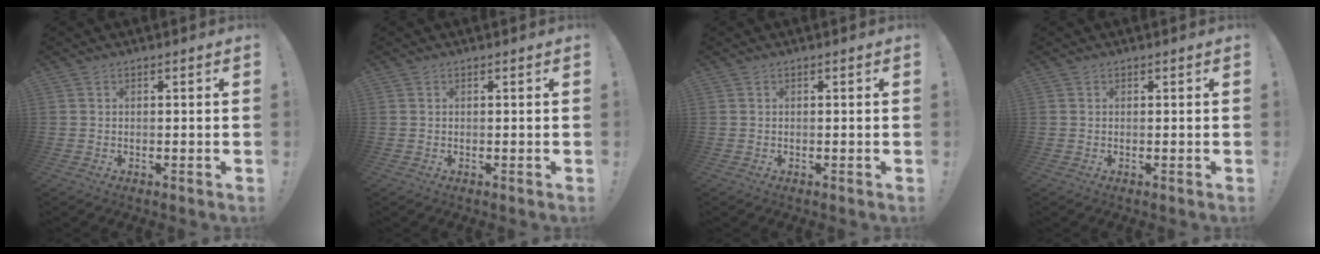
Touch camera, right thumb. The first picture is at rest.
{"total": 0.0}
{"total": 0.0}
{"total": 0.0}